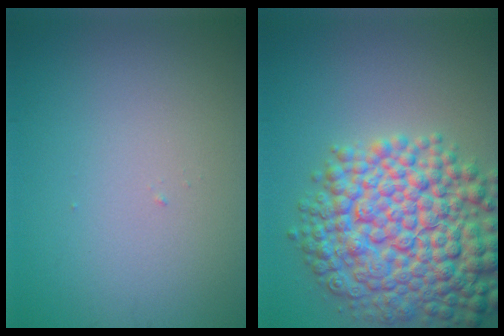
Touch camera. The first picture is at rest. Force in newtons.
{"total": 10.8, "press": 10.8, "slide": 0.3}